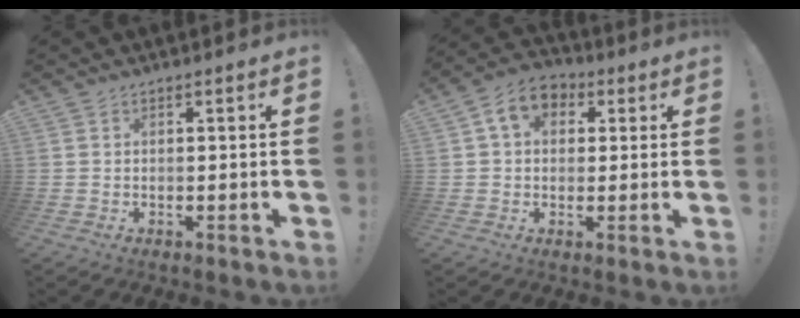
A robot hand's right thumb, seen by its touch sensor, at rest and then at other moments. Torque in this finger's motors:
{"motor_torque": [1.28, 1.15, 0.58, 0.16, 0.01]}